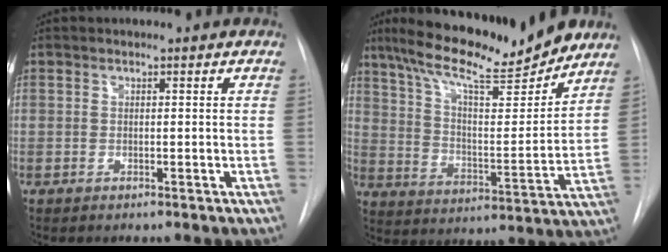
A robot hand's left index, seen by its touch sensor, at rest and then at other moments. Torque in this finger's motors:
{"motor_torque": [1.05, -1.09, 0.10, 0.06]}